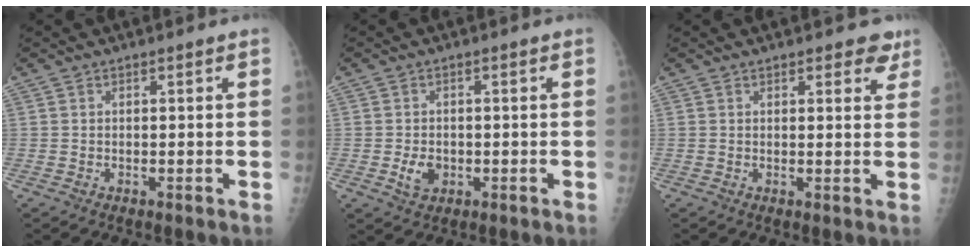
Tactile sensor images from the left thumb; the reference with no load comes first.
{"total": 3.8, "force": [-1.0, 2.7, 2.4], "torque": [-0.035, 0.005, -0.012]}
{"total": 4.0, "force": [2.5, 1.8, 2.6], "torque": [-0.005, -0.009, 0.025]}